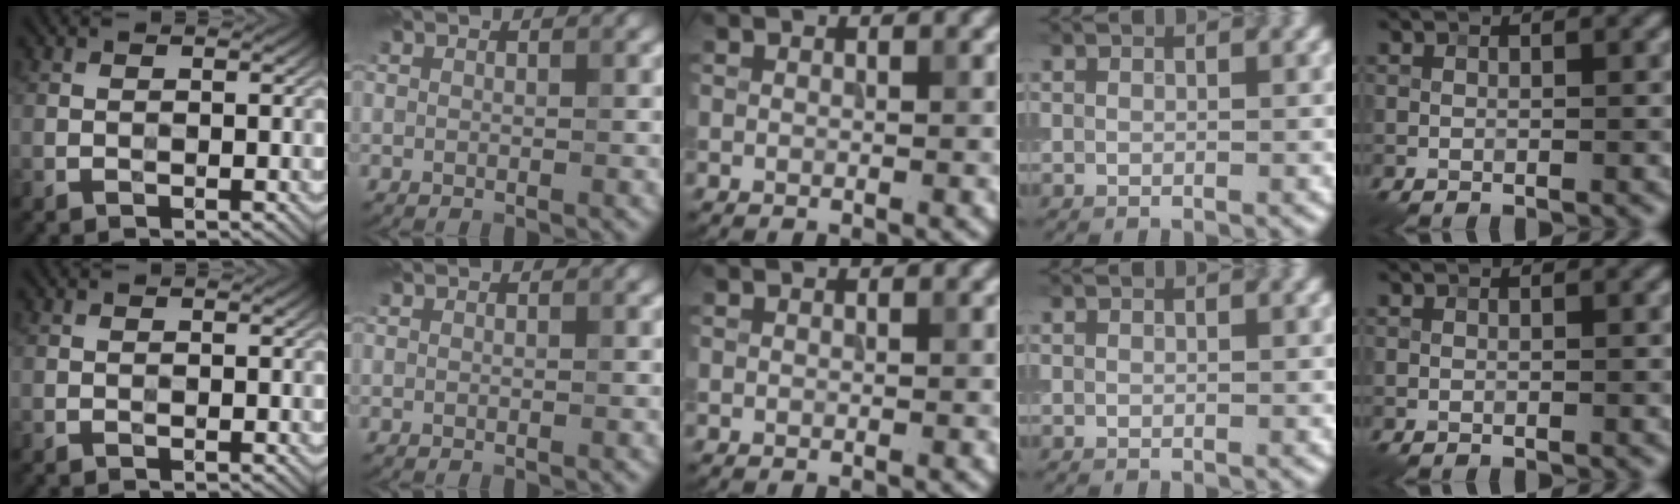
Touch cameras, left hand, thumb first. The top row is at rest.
{}